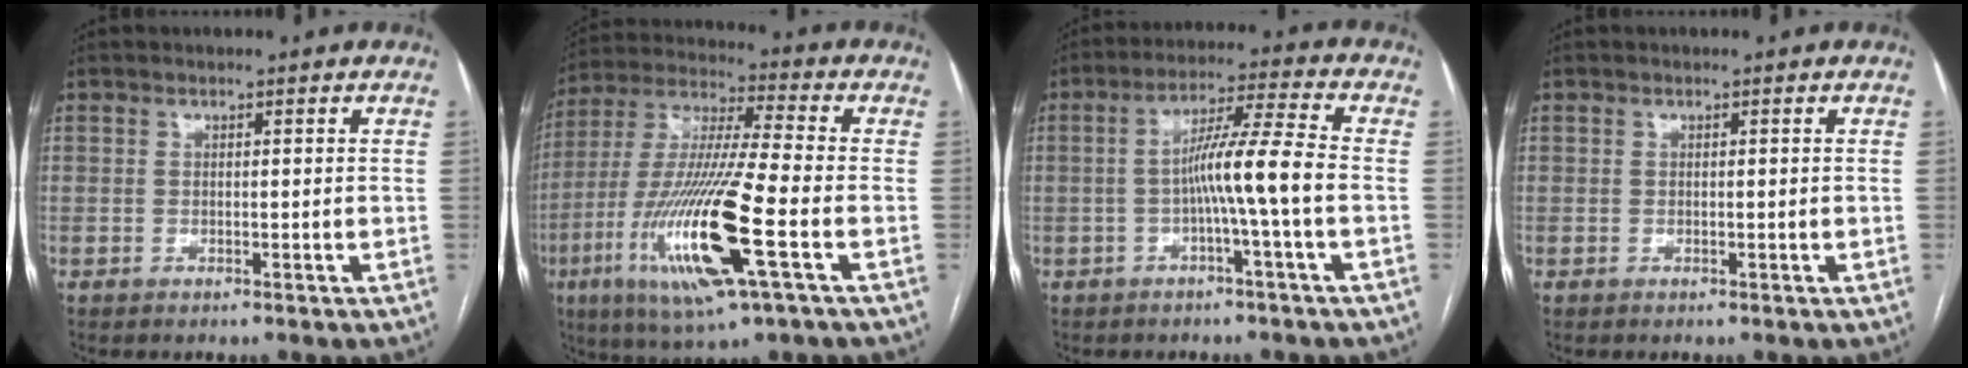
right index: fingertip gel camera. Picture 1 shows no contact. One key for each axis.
{"total": 19.8, "fx": -6.5, "fy": 1.3, "fz": 18.7, "tx": -0.401, "ty": -0.029, "tz": -0.121}
{"total": 8.4, "fx": -1.7, "fy": -1.3, "fz": 8.1, "tx": -0.142, "ty": 0.015, "tz": -0.030}
{"total": 0.0}